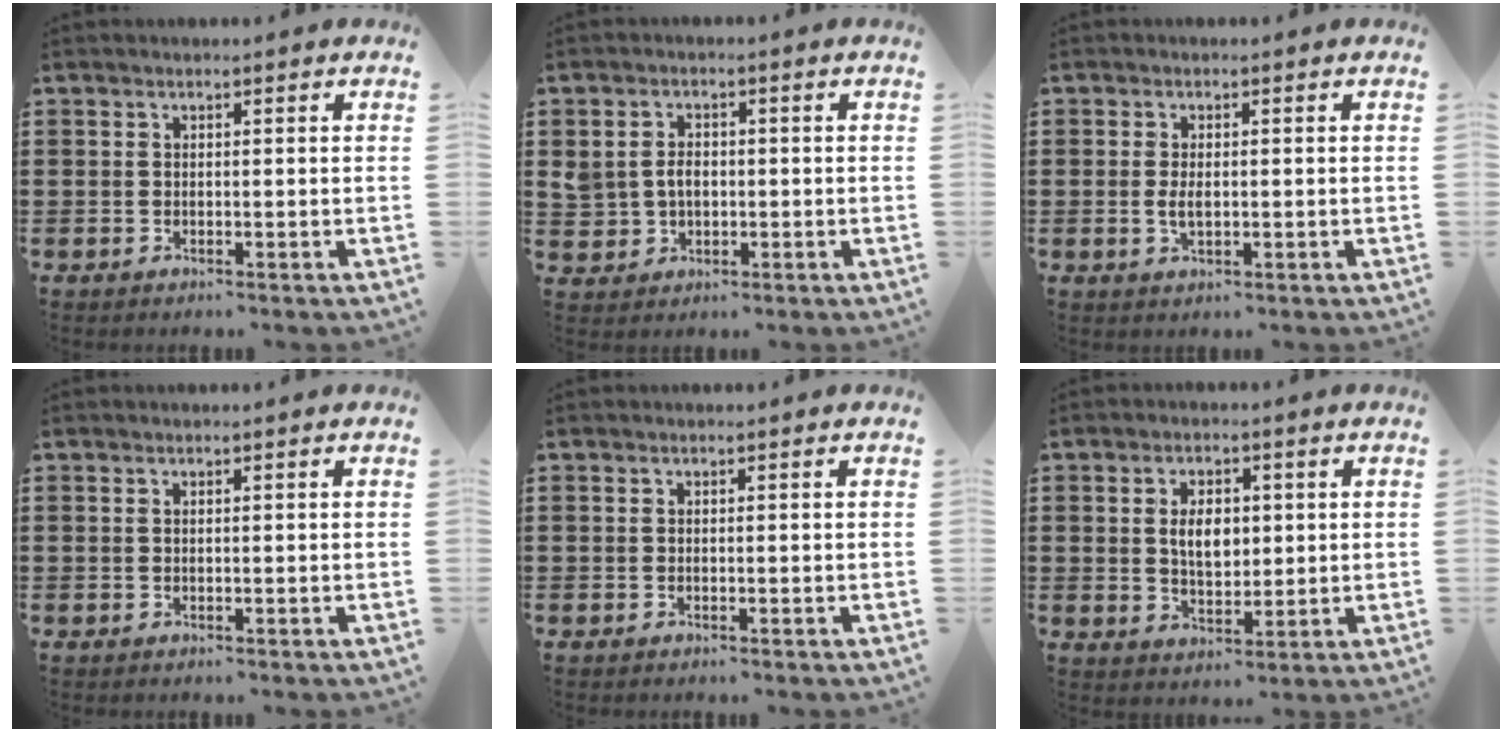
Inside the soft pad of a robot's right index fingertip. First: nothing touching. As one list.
[{"total": 3.5, "force": [0.0, 2.9, 2.0], "torque": [-0.055, 0.008, -0.004]}, {"total": 2.3, "force": [0.0, 1.1, 2.1], "torque": [-0.041, 0.003, -0.001]}, {"total": 0.0}, {"total": 0.0}, {"total": 4.9, "force": [0.6, 2.9, 3.8], "torque": [-0.057, 0.001, 0.003]}]